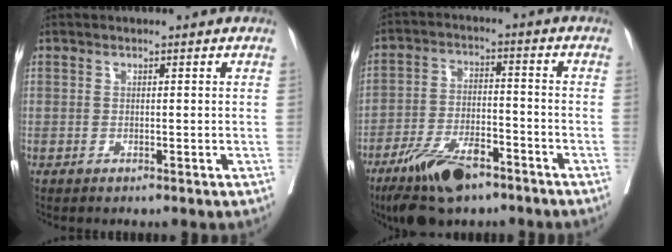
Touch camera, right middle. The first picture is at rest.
{"total": 11.8, "force": [-8.1, 3.8, 7.6], "torque": [-0.144, -0.013, -0.146]}